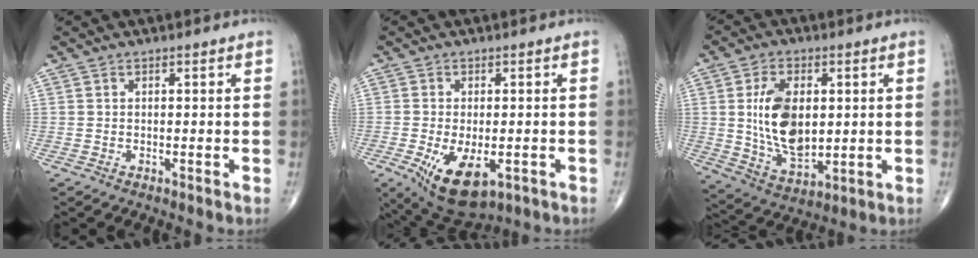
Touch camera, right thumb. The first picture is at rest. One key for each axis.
{"total": 10.8, "fx": -3.8, "fy": 5.4, "fz": 8.5, "tx": -0.138, "ty": -0.010, "tz": -0.048}
{"total": 13.9, "fx": 1.6, "fy": 8.2, "fz": 11.1, "tx": -0.184, "ty": -0.017, "tz": 0.038}